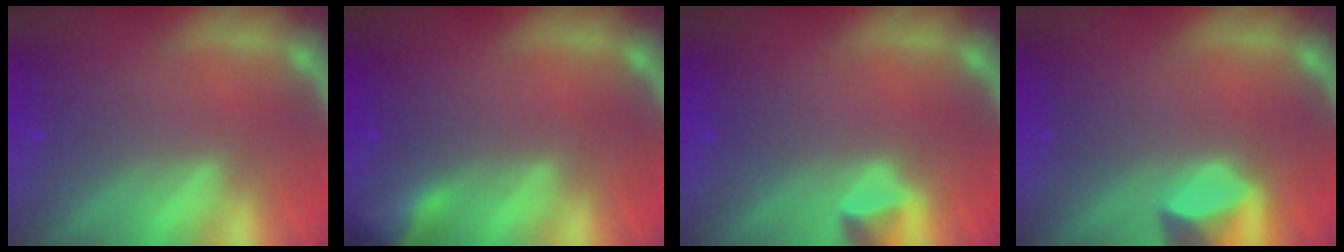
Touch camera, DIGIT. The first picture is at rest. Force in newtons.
{"total": 2.9}
{"total": 1.4}
{"total": 3.0}